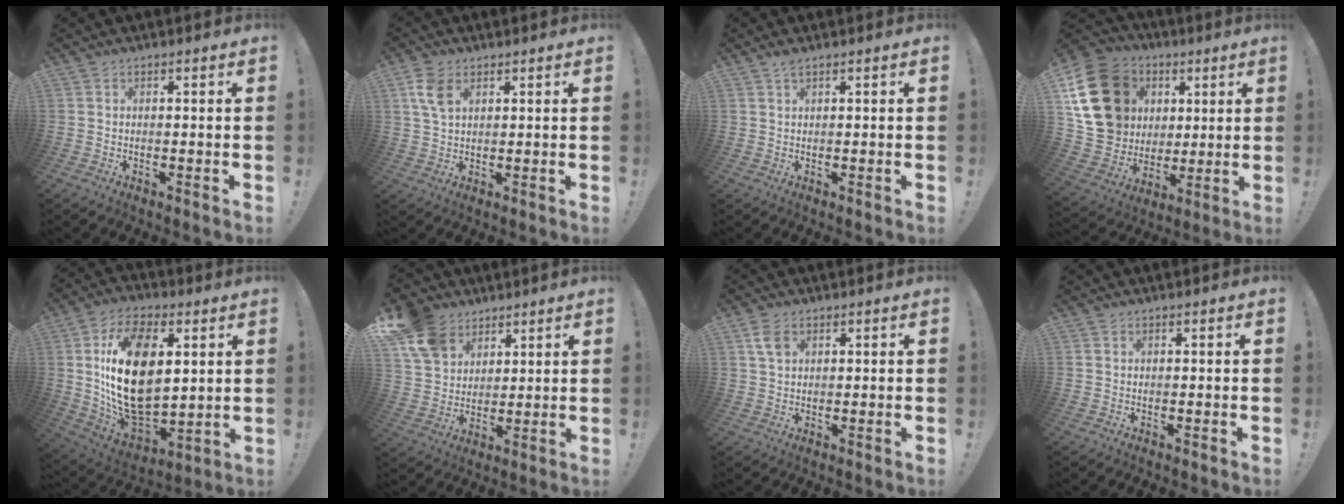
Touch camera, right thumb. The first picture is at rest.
{"total": 6.4, "force": [2.8, 3.8, 4.3], "torque": [-0.084, -0.006, 0.053]}
{"total": 1.4, "force": [1.1, 0.1, 0.9], "torque": [-0.020, 0.000, 0.020]}
{"total": 21.6, "force": [6.1, 17.8, 10.6], "torque": [-0.173, -0.015, 0.146]}
{"total": 25.4, "force": [4.5, 15.7, 19.4], "torque": [-0.368, -0.023, 0.086]}
{"total": 12.9, "force": [7.6, 9.2, 4.8], "torque": [-0.085, -0.044, 0.152]}
{"total": 4.3, "force": [1.9, 2.7, 2.7], "torque": [-0.046, 0.000, 0.036]}
{"total": 0.0}